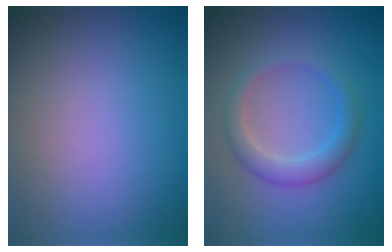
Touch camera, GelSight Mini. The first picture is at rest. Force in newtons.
{"total": 2.7, "press": 2.7, "slide": 0.2}